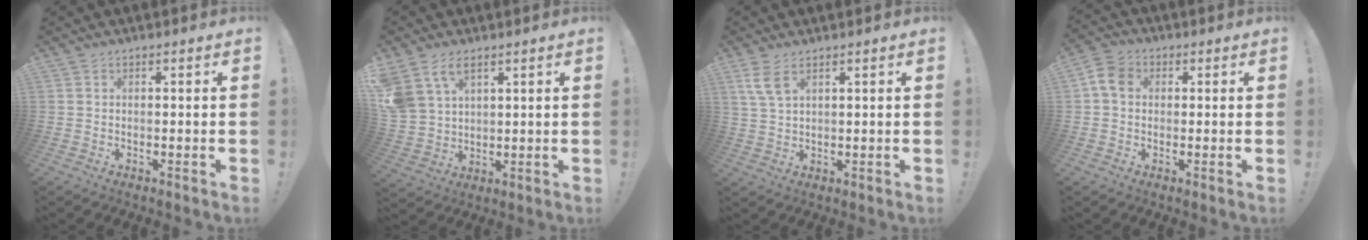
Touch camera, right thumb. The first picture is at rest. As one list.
[{"total": 8.7, "force": [5.3, 5.4, 4.3], "torque": [-0.095, -0.022, 0.112]}, {"total": 5.7, "force": [3.2, 2.3, 4.1], "torque": [-0.075, -0.010, 0.062]}, {"total": 6.6, "force": [1.1, 5.1, 4.0], "torque": [-0.070, 0.009, 0.024]}]